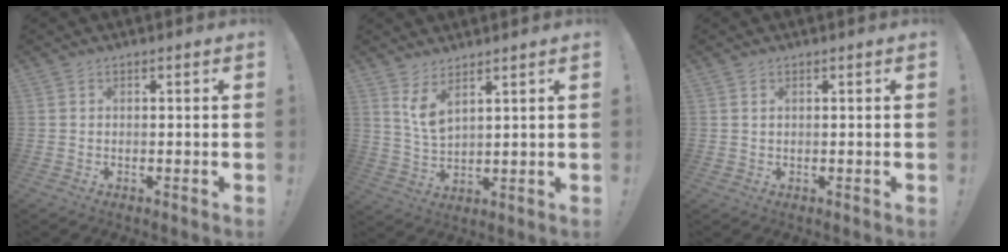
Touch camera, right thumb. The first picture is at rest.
{"total": 6.2, "force": [4.6, 1.7, 3.9], "torque": [-0.079, -0.030, 0.083]}
{"total": 0.8, "force": [0.5, 0.3, 0.5], "torque": [-0.017, 0.003, 0.012]}